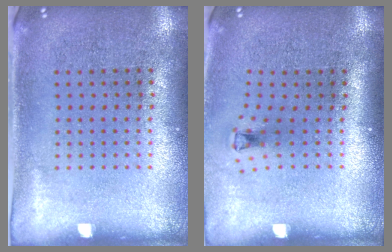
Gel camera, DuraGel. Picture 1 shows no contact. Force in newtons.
{"total": 0.7, "press": 0.4, "slide": 0.6}